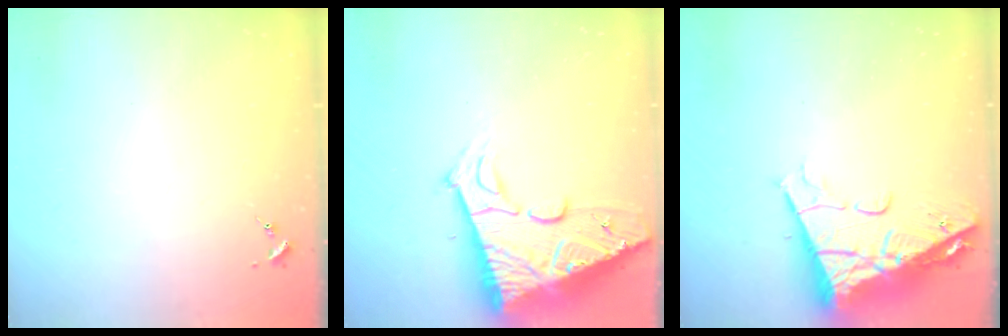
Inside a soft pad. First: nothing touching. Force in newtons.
{"total": 18.3, "press": 18.2, "slide": 1.7}
{"total": 15.2, "press": 15.1, "slide": 1.8}